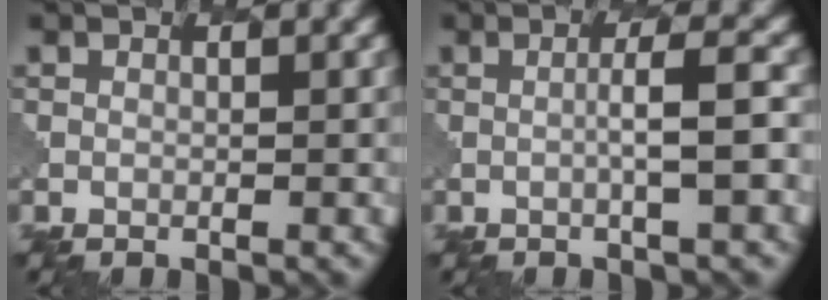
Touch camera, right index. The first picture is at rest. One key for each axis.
{"total": 2.7, "fx": 0.0, "fy": 0.3, "fz": 2.7, "tx": -0.039, "ty": 0.009, "tz": -0.011}